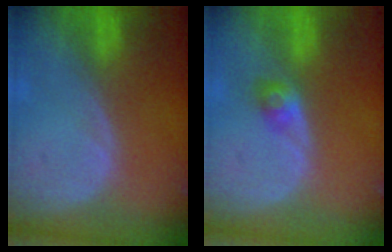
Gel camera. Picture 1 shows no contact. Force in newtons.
{"total": 2.4, "press": 2.3, "slide": 0.7}